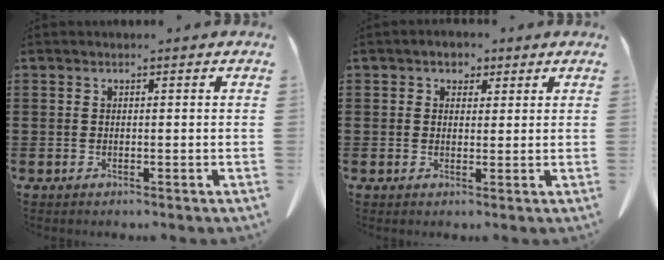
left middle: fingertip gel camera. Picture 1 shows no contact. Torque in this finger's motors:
{"motor_torque": [-0.37, 0.33, -0.06, -0.03]}